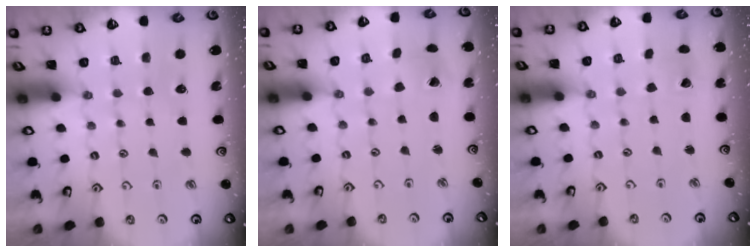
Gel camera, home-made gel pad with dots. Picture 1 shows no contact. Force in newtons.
{"total": 1.2, "press": 1.2, "slide": 0.1}
{"total": 1.6, "press": 1.6, "slide": 0.1}